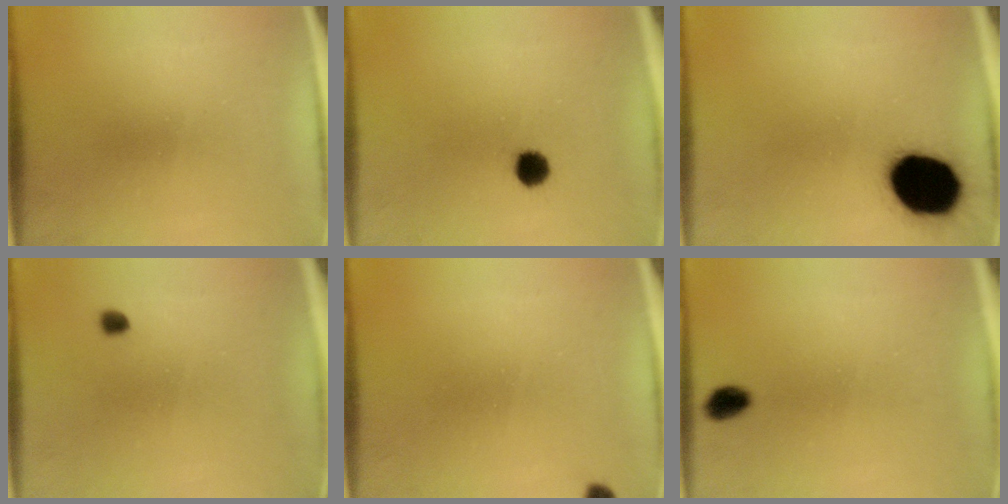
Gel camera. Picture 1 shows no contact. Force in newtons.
{"total": 4.1}
{"total": 18.8}
{"total": 1.0}
{"total": 1.0}
{"total": 2.7}